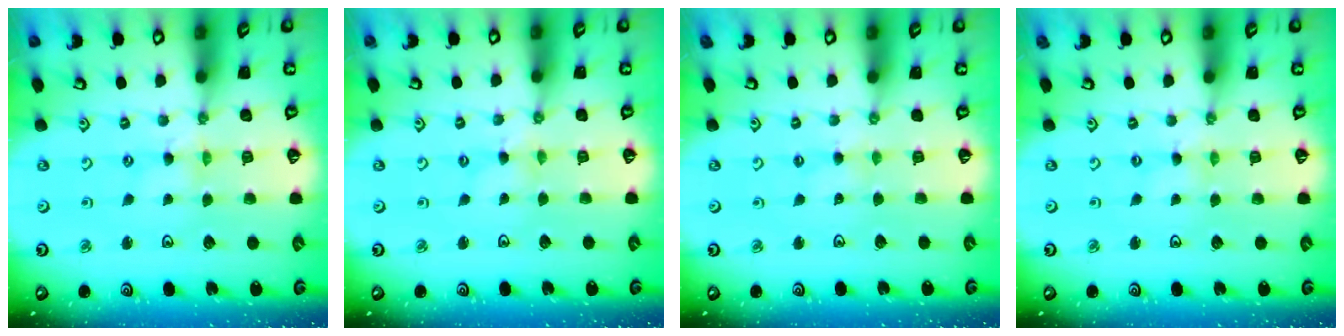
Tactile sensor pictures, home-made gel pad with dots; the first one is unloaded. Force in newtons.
{"total": 0.0}
{"total": 1.7, "press": 1.6, "slide": 0.4}
{"total": 0.0}